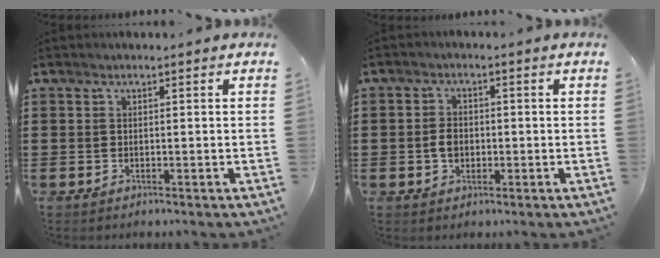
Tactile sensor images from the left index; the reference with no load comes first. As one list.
[{"total": 2.9, "force": [-0.4, 2.1, 2.0], "torque": [-0.041, 0.003, -0.008]}]